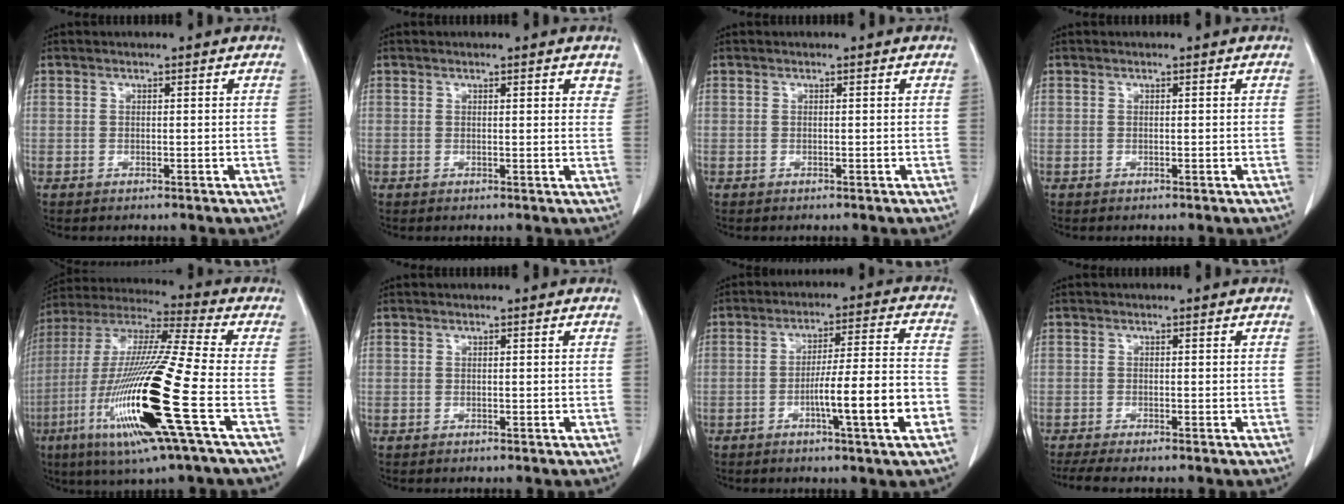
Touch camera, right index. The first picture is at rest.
{"total": 2.6, "force": [1.9, 0.8, 1.6], "torque": [-0.011, -0.002, 0.014]}
{"total": 0.0}
{"total": 0.0}
{"total": 22.4, "force": [-7.0, 0.2, 21.2], "torque": [-0.442, -0.036, -0.140]}
{"total": 0.0}
{"total": 11.9, "force": [-4.1, -0.1, 11.2], "torque": [-0.174, 0.003, -0.063]}
{"total": 4.2, "force": [-3.5, 0.1, 2.3], "torque": [-0.035, -0.010, -0.059]}